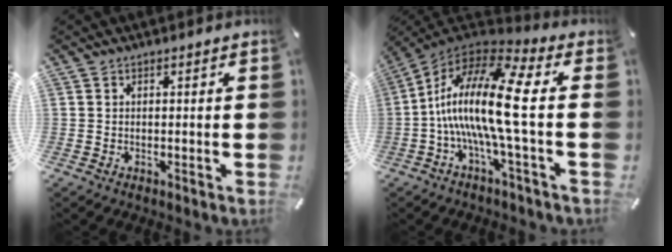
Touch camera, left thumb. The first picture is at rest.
{"total": 20.8, "force": [-1.2, 5.4, 20.1], "torque": [-0.423, -0.002, -0.034]}